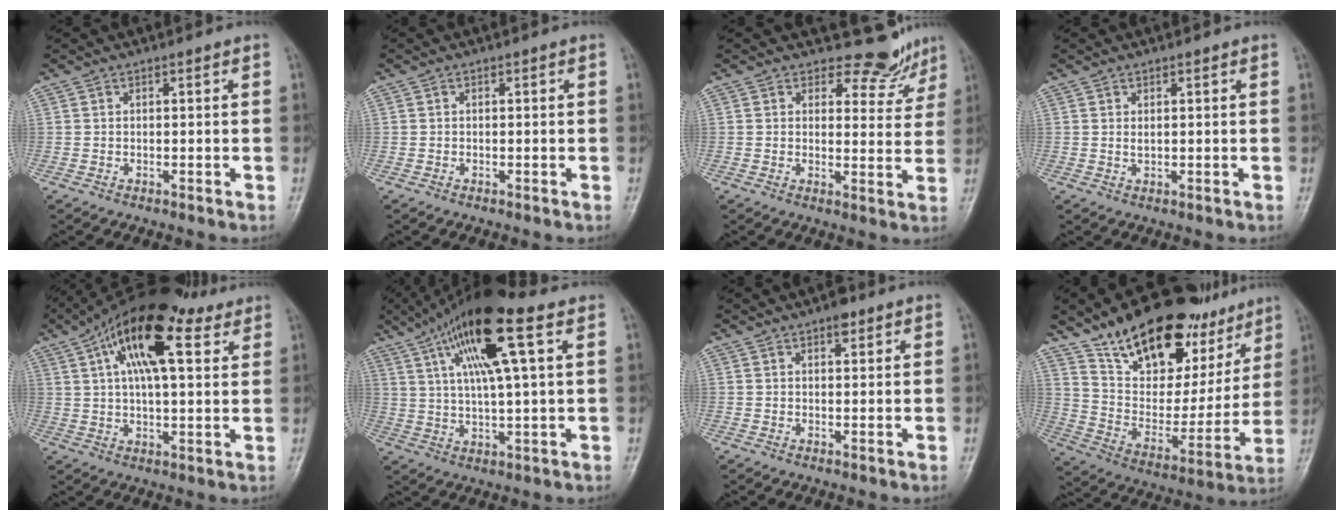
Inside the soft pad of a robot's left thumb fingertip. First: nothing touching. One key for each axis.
{"total": 0.0}
{"total": 6.9, "fx": 6.3, "fy": 2.9, "fz": 0.0, "tx": 0.031, "ty": -0.057, "tz": 0.070}
{"total": 2.0, "fx": 1.0, "fy": 0.8, "fz": 1.5, "tx": -0.026, "ty": -0.010, "tz": 0.023}
{"total": 17.8, "fx": 8.5, "fy": 6.9, "fz": 14.0, "tx": -0.213, "ty": 0.003, "tz": 0.137}
{"total": 16.2, "fx": 7.3, "fy": 3.2, "fz": 14.1, "tx": -0.259, "ty": 0.004, "tz": 0.126}
{"total": 2.7, "fx": 1.7, "fy": 1.2, "fz": 1.6, "tx": -0.015, "ty": -0.006, "tz": 0.023}
{"total": 27.2, "fx": 18.0, "fy": 13.3, "fz": 15.6, "tx": -0.193, "ty": -0.053, "tz": 0.293}